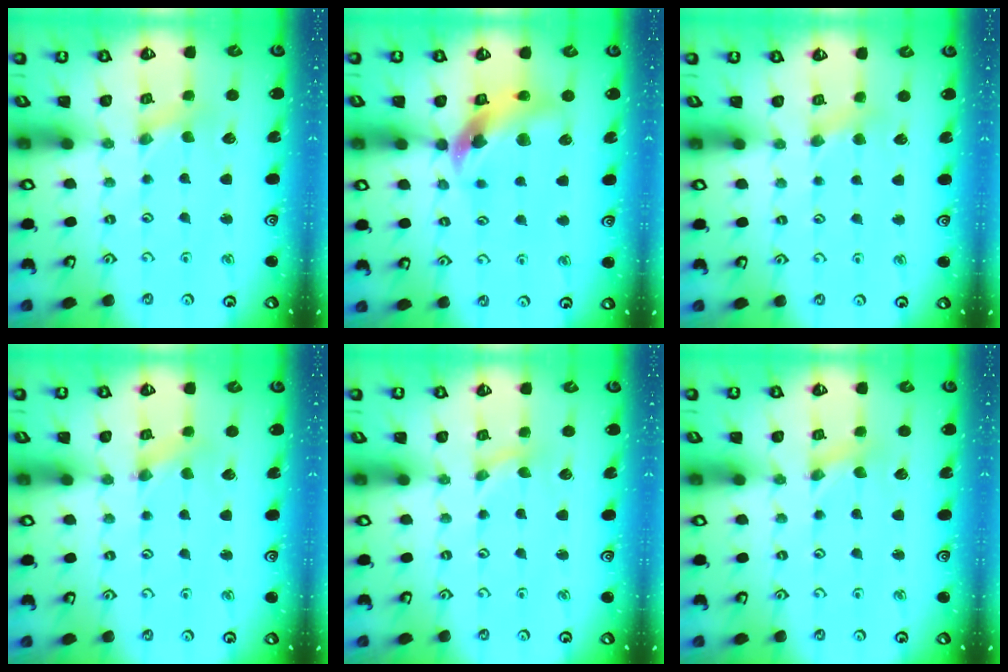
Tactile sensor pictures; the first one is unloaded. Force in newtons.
{"total": 13.0, "press": 12.9, "slide": 1.8}
{"total": 3.6, "press": 3.5, "slide": 0.6}
{"total": 0.6, "press": 0.6, "slide": 0.2}
{"total": 0.0}
{"total": 0.0}